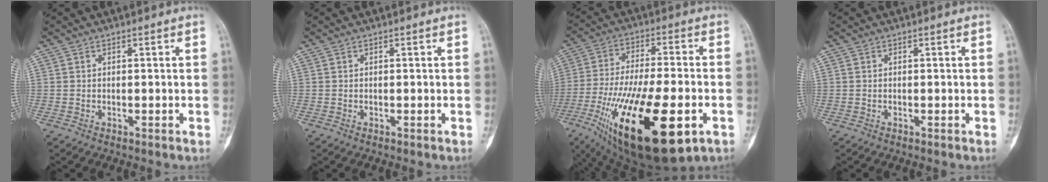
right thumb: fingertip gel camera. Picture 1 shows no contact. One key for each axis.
{"total": 0.0}
{"total": 28.1, "fx": -10.0, "fy": 10.2, "fz": 24.2, "tx": -0.441, "ty": -0.010, "tz": -0.149}
{"total": 0.0}